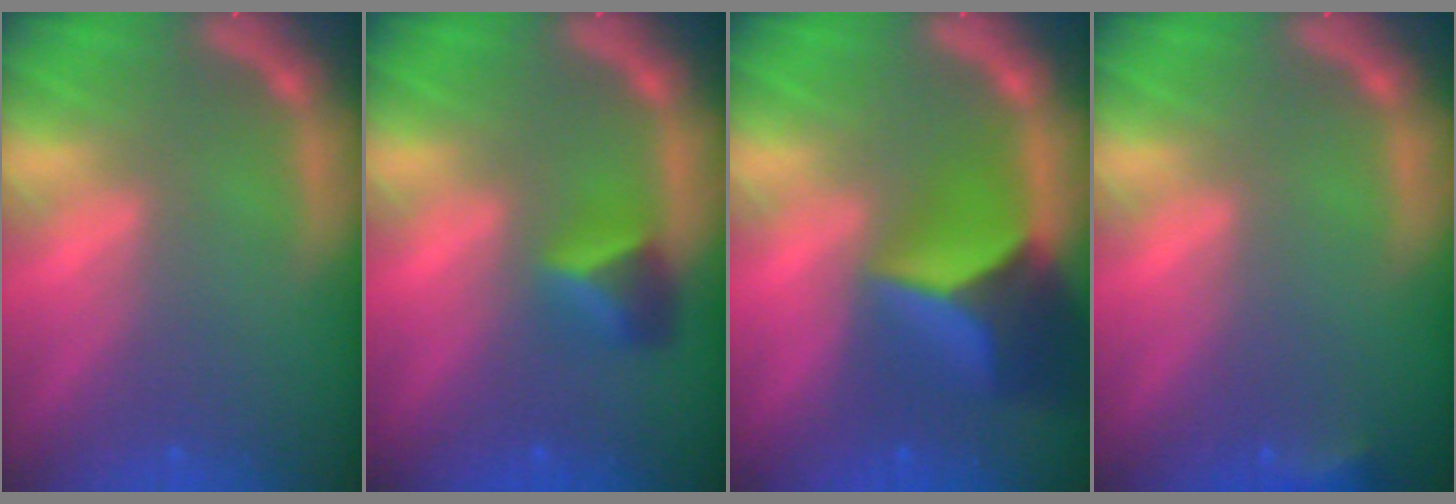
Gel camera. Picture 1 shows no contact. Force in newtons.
{"total": 2.9}
{"total": 8.4}
{"total": 1.9}